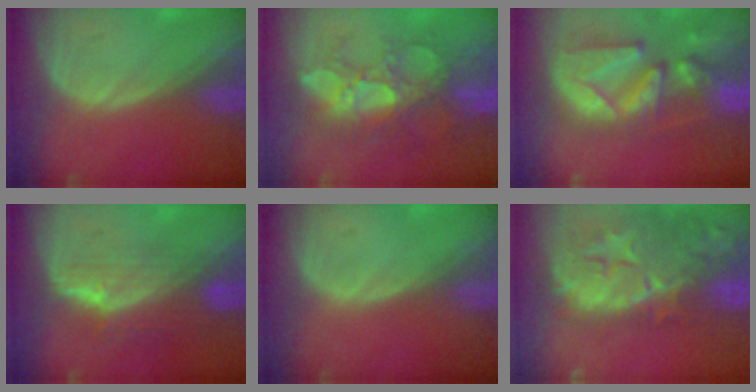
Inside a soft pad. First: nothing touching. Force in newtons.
{"total": 10.1, "press": 9.2, "slide": 4.0}
{"total": 12.1, "press": 10.9, "slide": 5.2}
{"total": 7.6, "press": 6.8, "slide": 3.3}
{"total": 0.0}
{"total": 14.2, "press": 12.0, "slide": 7.6}